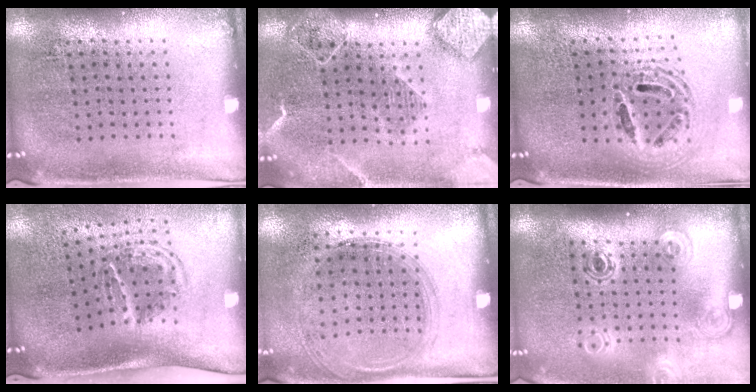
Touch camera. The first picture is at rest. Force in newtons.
{"total": 2.3, "press": 1.9, "slide": 1.2}
{"total": 1.8, "press": 1.5, "slide": 1.1}
{"total": 1.8, "press": 1.1, "slide": 1.5}
{"total": 1.4, "press": 1.2, "slide": 0.6}
{"total": 1.8, "press": 1.2, "slide": 1.3}